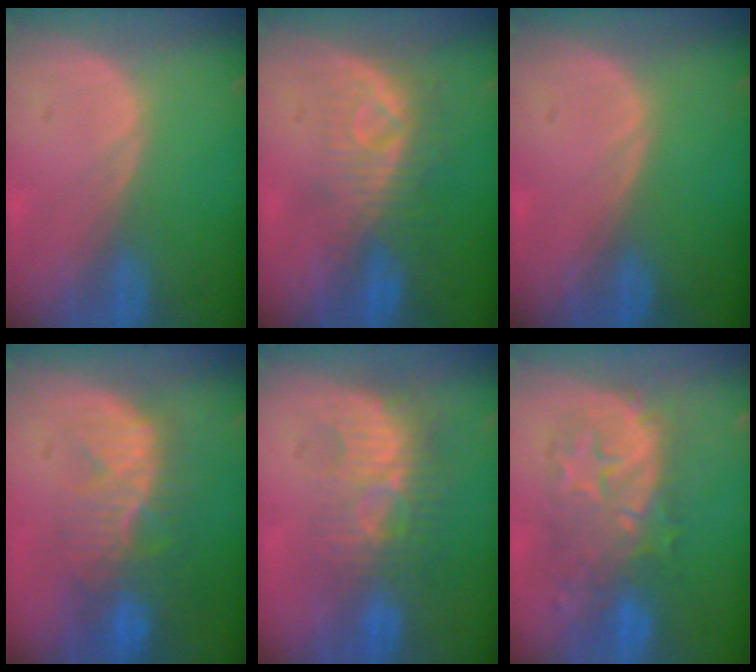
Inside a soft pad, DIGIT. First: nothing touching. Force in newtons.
{"total": 8.3, "press": 7.4, "slide": 3.7}
{"total": 0.0}
{"total": 10.1, "press": 8.6, "slide": 5.2}
{"total": 9.1, "press": 8.2, "slide": 3.9}
{"total": 9.4, "press": 9.2, "slide": 1.7}